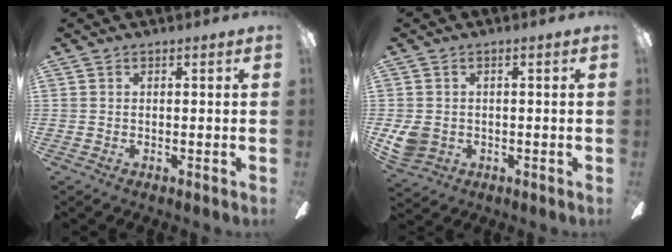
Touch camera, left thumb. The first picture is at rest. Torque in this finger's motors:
{"motor_torque": [0.00, 0.02, 0.20, -0.22, 0.01]}